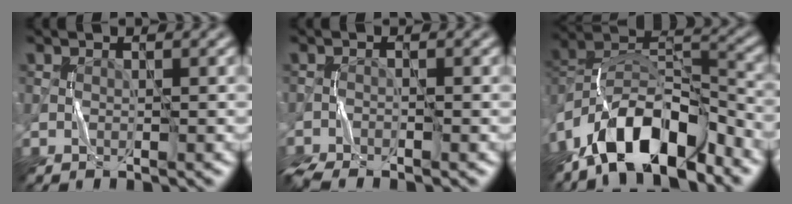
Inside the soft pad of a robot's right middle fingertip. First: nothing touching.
{"total": 2.8, "force": [-2.6, 0.2, 1.0], "torque": [-0.037, -0.012, -0.054]}
{"total": 11.6, "force": [-7.9, 4.5, 7.2], "torque": [-0.119, 0.012, -0.158]}